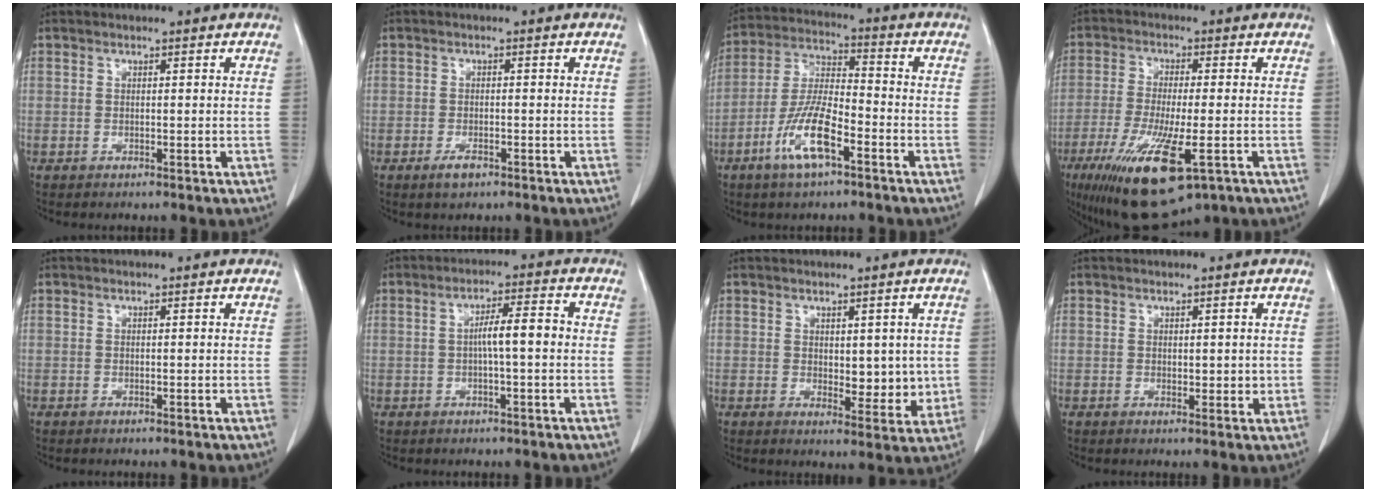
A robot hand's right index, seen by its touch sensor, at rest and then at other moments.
{"total": 2.2, "force": [-1.4, 1.0, 1.4], "torque": [-0.026, 0.001, -0.021]}
{"total": 10.5, "force": [-5.1, 2.5, 8.8], "torque": [-0.181, -0.003, -0.096]}
{"total": 15.0, "force": [-7.2, 3.3, 12.7], "torque": [-0.235, -0.042, -0.114]}
{"total": 0.0}
{"total": 5.1, "force": [-0.3, 0.5, 5.1], "torque": [-0.086, 0.014, -0.004]}
{"total": 5.3, "force": [0.5, 2.9, 4.4], "torque": [-0.045, -0.011, 0.017]}
{"total": 1.9, "force": [0.3, 1.3, 1.4], "torque": [-0.013, -0.003, 0.009]}